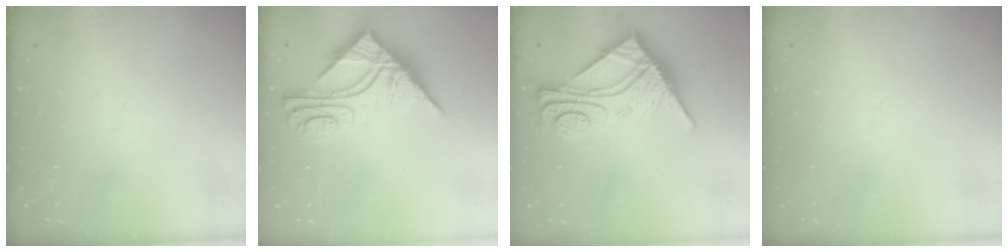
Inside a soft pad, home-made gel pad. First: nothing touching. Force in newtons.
{"total": 9.8, "press": 9.7, "slide": 0.9}
{"total": 11.3, "press": 11.2, "slide": 1.4}
{"total": 0.0}